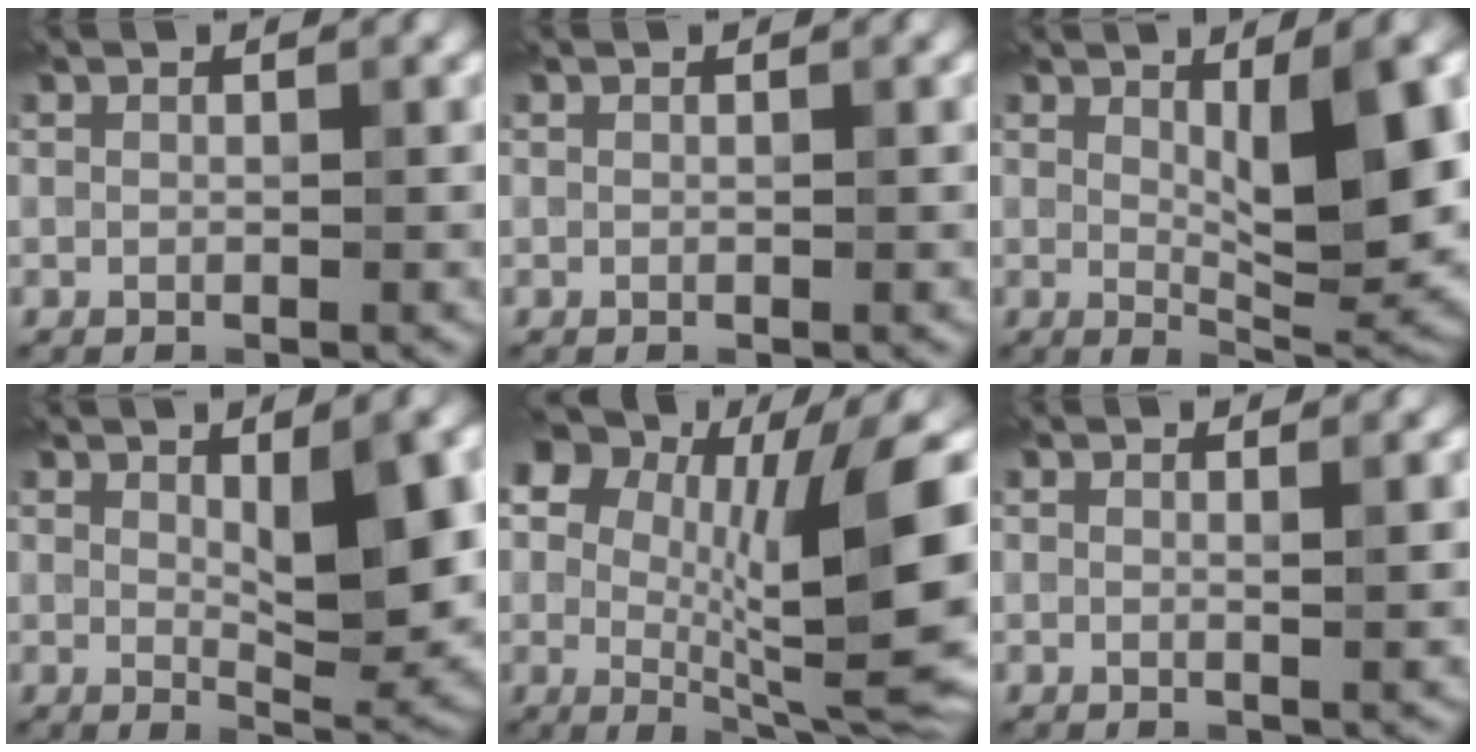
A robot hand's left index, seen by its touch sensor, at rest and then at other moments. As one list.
[{"total": 0.0}, {"total": 10.2, "force": [1.9, 2.7, 9.7], "torque": [-0.131, -0.013, 0.037]}, {"total": 7.5, "force": [1.4, 2.3, 7.1], "torque": [-0.101, -0.006, 0.026]}, {"total": 16.0, "force": [2.5, 8.1, 13.6], "torque": [-0.190, -0.011, 0.045]}, {"total": 1.2, "force": [0.3, 0.3, 1.1], "torque": [-0.013, 0.000, -0.001]}]